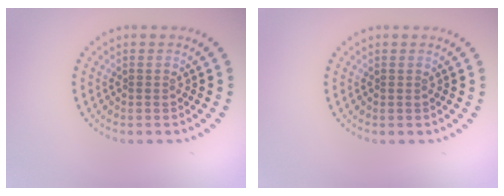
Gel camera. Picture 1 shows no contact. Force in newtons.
{"total": 0.0}